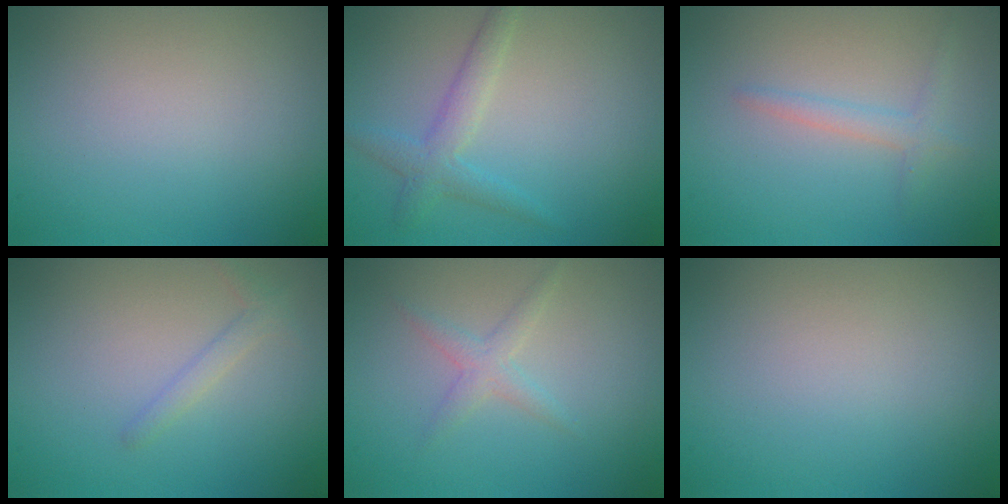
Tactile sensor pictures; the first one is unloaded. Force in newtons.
{"total": 2.4, "press": 2.4, "slide": 0.1}
{"total": 1.6, "press": 1.6, "slide": 0.1}
{"total": 1.3, "press": 1.3, "slide": 0.1}
{"total": 1.6, "press": 1.6, "slide": 0.1}
{"total": 0.0}